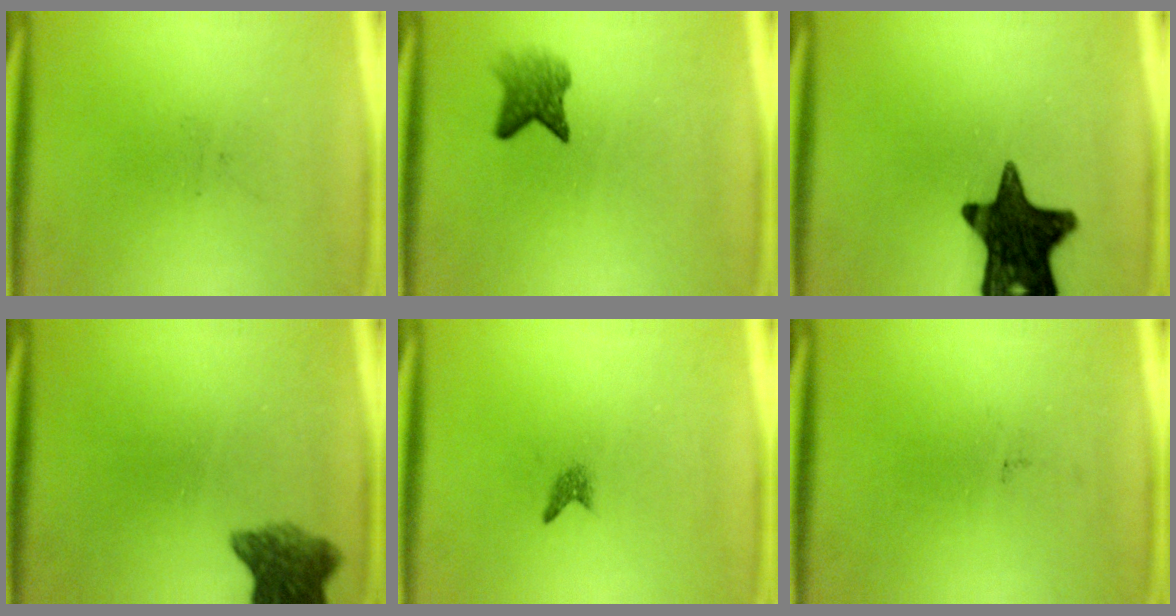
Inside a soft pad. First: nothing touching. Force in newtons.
{"total": 3.7}
{"total": 16.3}
{"total": 6.8}
{"total": 0.9}
{"total": 0.0}